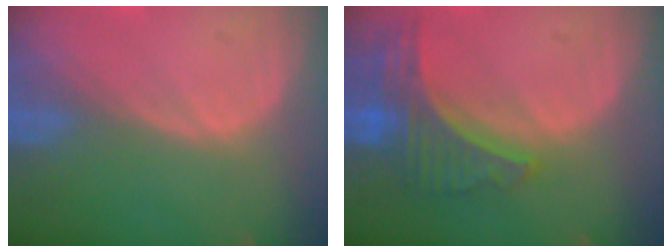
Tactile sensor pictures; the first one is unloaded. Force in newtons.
{"total": 7.9, "press": 7.0, "slide": 3.7}